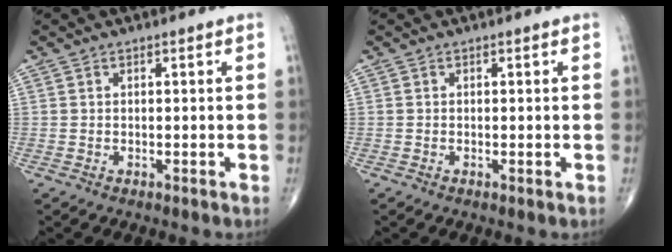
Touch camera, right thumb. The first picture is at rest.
{"total": 0.0}